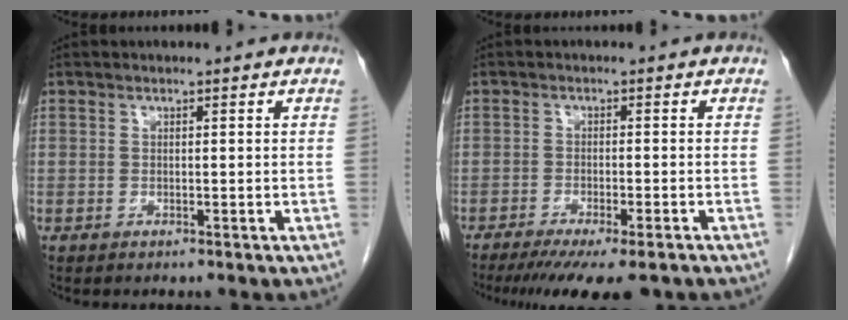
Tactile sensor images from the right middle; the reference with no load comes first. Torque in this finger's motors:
{"motor_torque": [1.25, -0.89, 0.15, 0.06]}